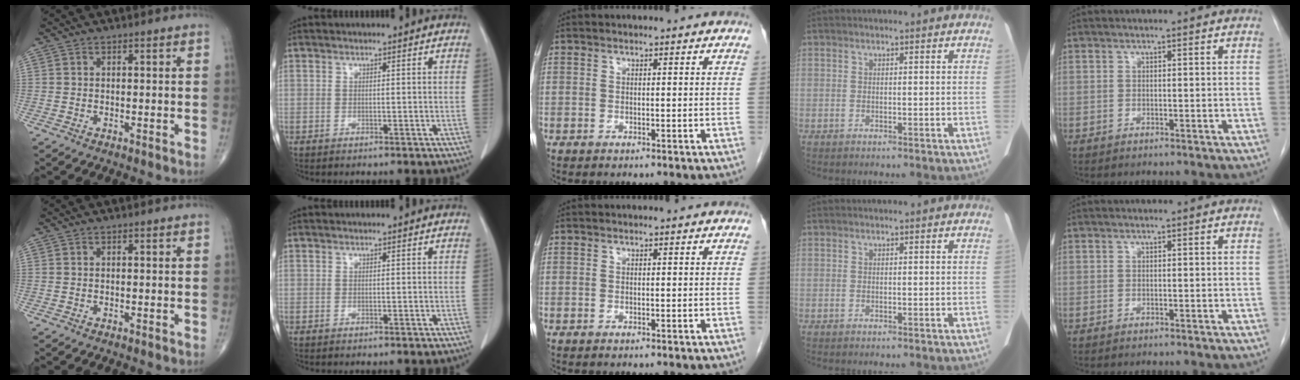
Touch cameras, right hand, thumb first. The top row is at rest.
{}